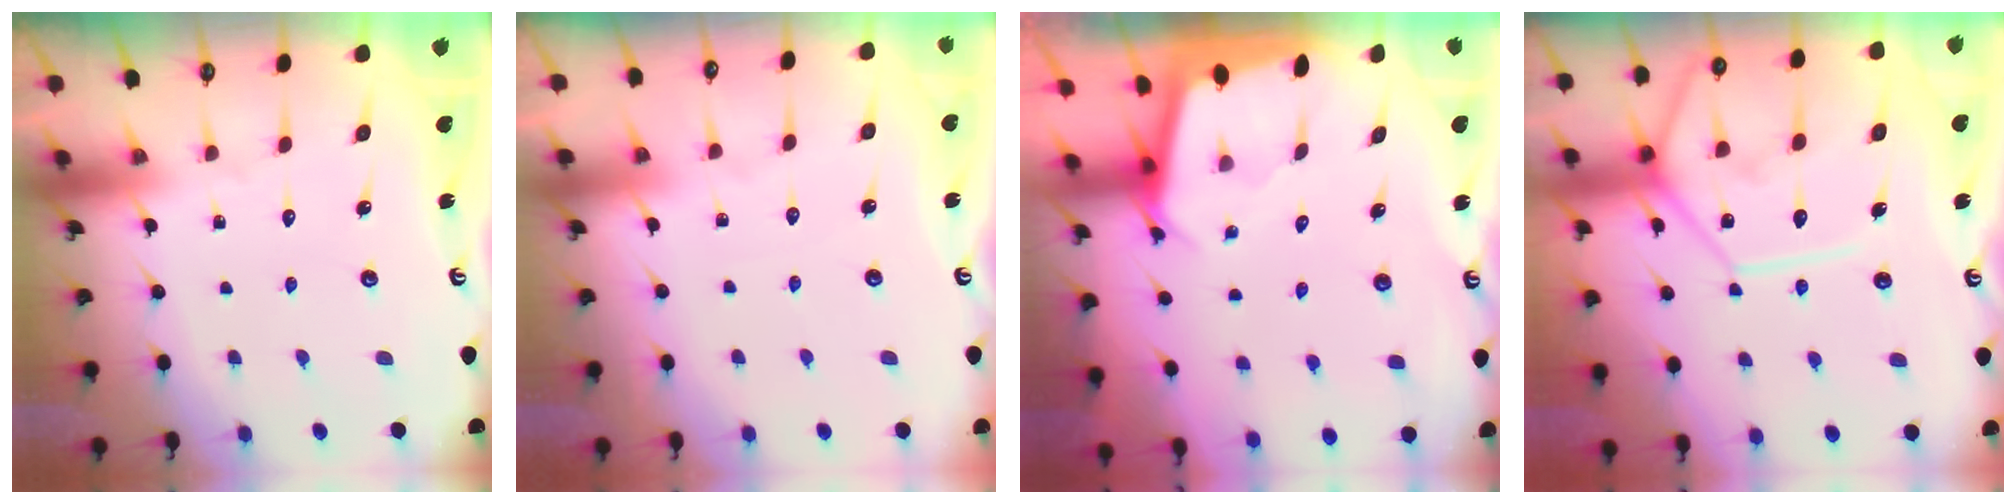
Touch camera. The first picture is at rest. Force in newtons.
{"total": 1.8, "press": 1.8, "slide": 0.3}
{"total": 2.4, "press": 2.4, "slide": 0.1}
{"total": 13.4, "press": 13.4, "slide": 1.0}